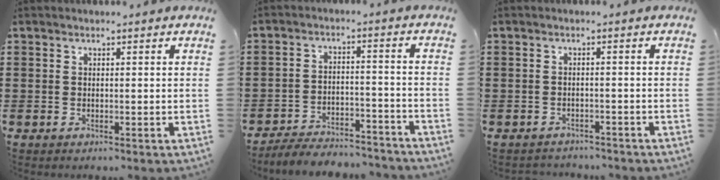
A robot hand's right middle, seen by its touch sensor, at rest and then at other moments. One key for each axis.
{"total": 4.9, "fx": -4.8, "fy": 0.2, "fz": 0.7, "tx": -0.012, "ty": 0.008, "tz": -0.097}
{"total": 1.1, "fx": -1.0, "fy": -0.2, "fz": -0.3, "tx": 0.003, "ty": 0.000, "tz": -0.024}